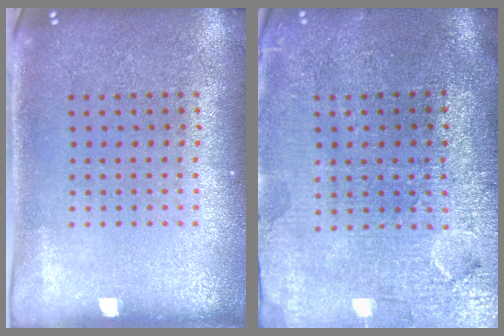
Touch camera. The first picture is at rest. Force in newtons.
{"total": 3.8, "press": 3.4, "slide": 1.6}